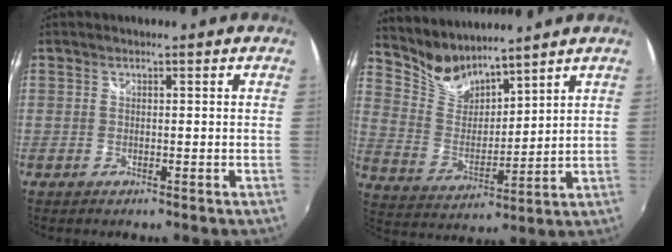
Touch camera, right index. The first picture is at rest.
{"total": 8.8, "force": [8.2, 2.4, 2.0], "torque": [-0.046, -0.005, 0.168]}